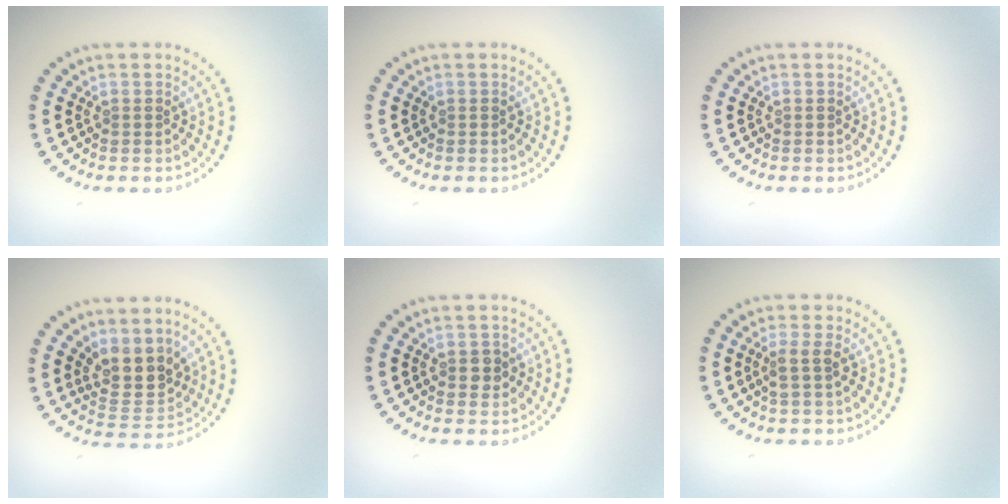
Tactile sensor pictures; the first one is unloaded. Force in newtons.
{"total": 0.0}
{"total": 0.0}
{"total": 3.8, "press": 3.4, "slide": 1.8}
{"total": 1.4, "press": 1.4, "slide": 0.2}
{"total": 1.6, "press": 1.3, "slide": 0.8}